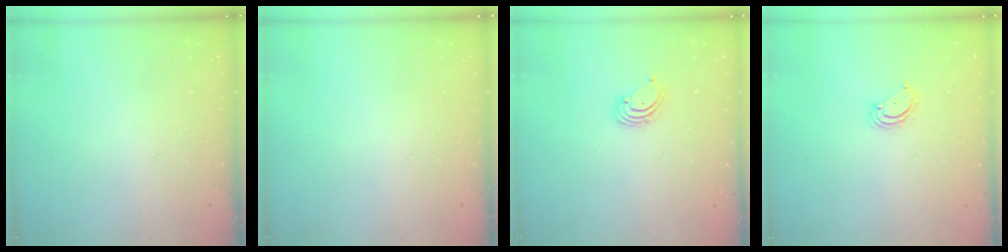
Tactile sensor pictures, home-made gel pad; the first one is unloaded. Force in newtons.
{"total": 0.0}
{"total": 1.8, "press": 1.8, "slide": 0.2}
{"total": 2.8, "press": 2.8, "slide": 0.3}